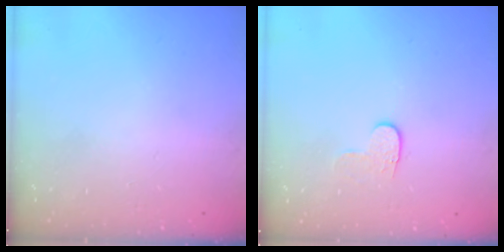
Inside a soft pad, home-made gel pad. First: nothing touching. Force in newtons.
{"total": 4.0, "press": 3.9, "slide": 0.5}